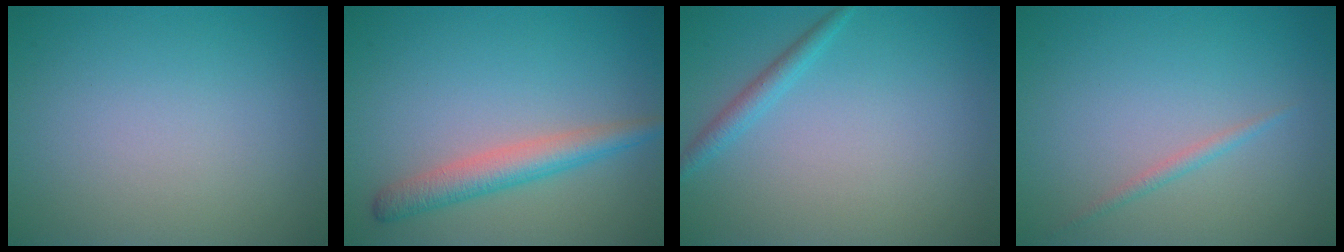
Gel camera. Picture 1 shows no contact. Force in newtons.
{"total": 3.5, "press": 3.4, "slide": 0.3}
{"total": 1.5, "press": 1.5, "slide": 0.1}
{"total": 0.9, "press": 0.9, "slide": 0.0}